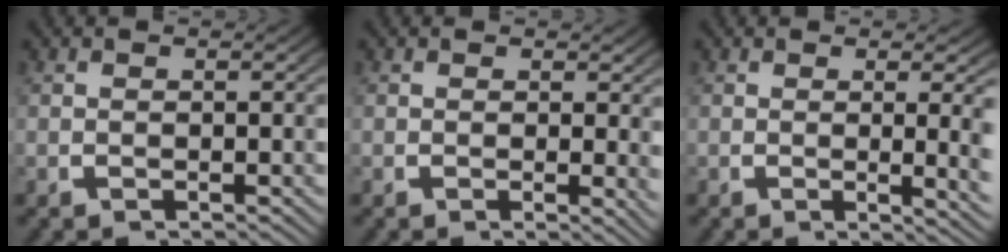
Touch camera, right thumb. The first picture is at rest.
{"total": 1.5, "force": [0.5, 0.5, 1.4], "torque": [-0.009, -0.006, 0.005]}
{"total": 3.4, "force": [-0.2, 0.7, 3.3], "torque": [-0.045, -0.010, 0.002]}